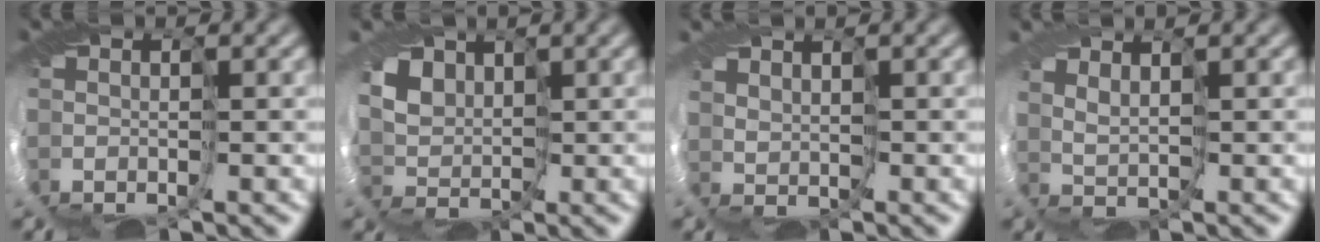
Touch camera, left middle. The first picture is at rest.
{"total": 4.2, "force": [2.8, 2.8, 1.4], "torque": [-0.043, 0.001, 0.047]}
{"total": 1.2, "force": [1.2, 0.2, -0.1], "torque": [-0.002, -0.002, 0.020]}
{"total": 1.3, "force": [1.2, -0.1, 0.3], "torque": [-0.013, -0.001, 0.021]}